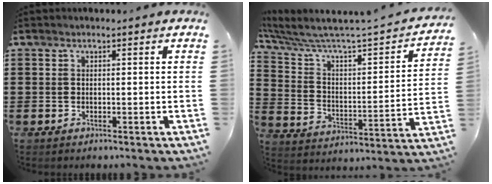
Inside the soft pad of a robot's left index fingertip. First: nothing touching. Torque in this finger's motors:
{"motor_torque": [0.65, -1.49, 0.20, 0.06]}